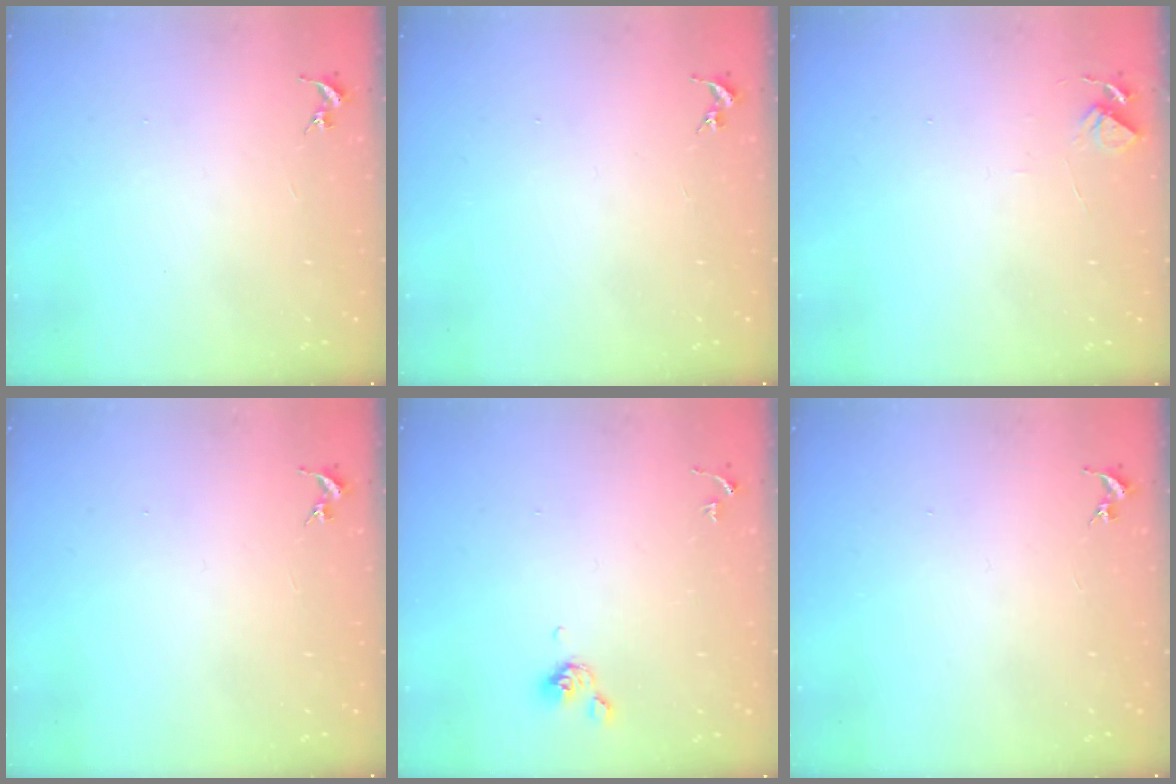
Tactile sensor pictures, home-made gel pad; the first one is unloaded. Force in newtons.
{"total": 0.0}
{"total": 5.1, "press": 5.1, "slide": 0.5}
{"total": 0.0}
{"total": 5.5, "press": 5.4, "slide": 0.9}
{"total": 0.0}